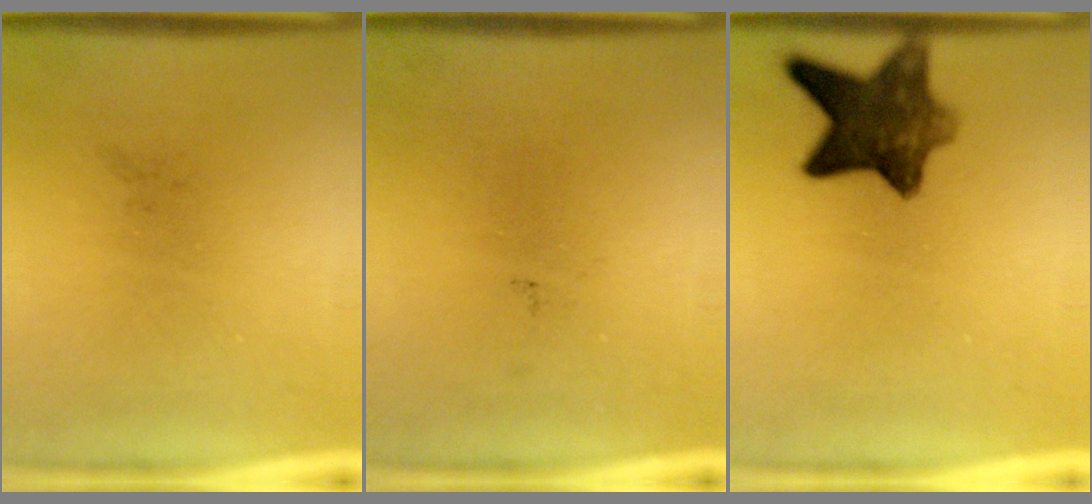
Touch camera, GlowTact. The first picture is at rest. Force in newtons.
{"total": 0.0}
{"total": 9.1}